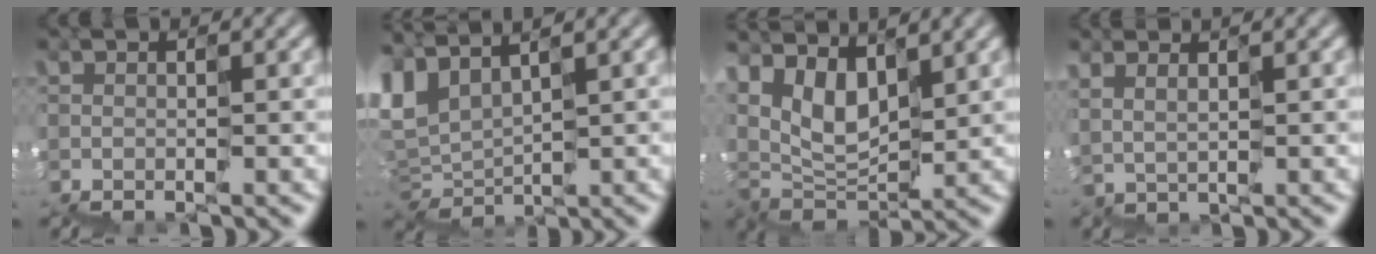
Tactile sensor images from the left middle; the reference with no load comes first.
{"total": 3.0, "force": [2.5, 1.7, 0.2], "torque": [-0.030, 0.016, 0.048]}
{"total": 3.5, "force": [2.9, 1.7, 1.0], "torque": [-0.027, 0.008, 0.053]}
{"total": 2.0, "force": [1.5, -0.7, -1.1], "torque": [0.022, 0.011, 0.032]}